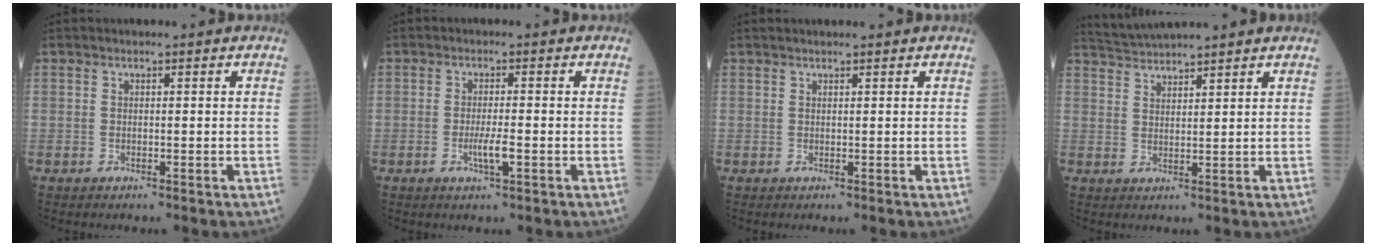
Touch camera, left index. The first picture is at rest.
{"total": 2.9, "force": [-1.1, 0.2, 2.7], "torque": [-0.054, -0.006, -0.020]}
{"total": 1.9, "force": [1.7, 0.0, 0.9], "torque": [-0.007, 0.023, 0.029]}
{"total": 5.3, "force": [5.1, -0.7, 1.2], "torque": [-0.029, 0.028, 0.093]}